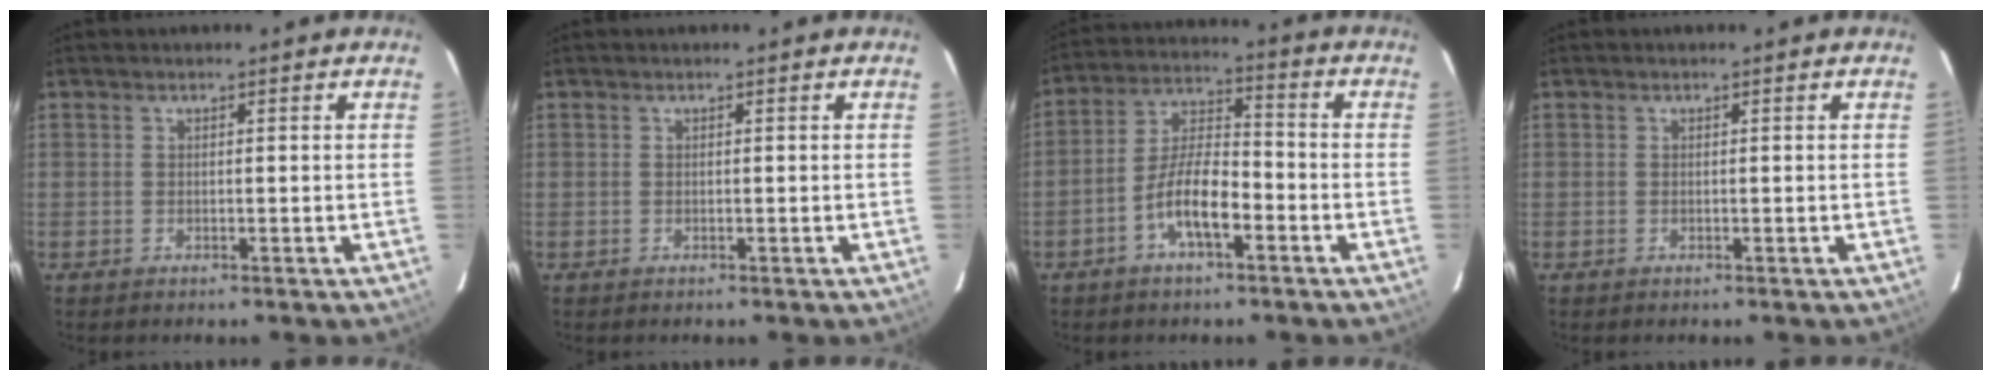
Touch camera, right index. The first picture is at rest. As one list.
[{"total": 0.0}, {"total": 9.1, "force": [-4.3, 2.9, 7.4], "torque": [-0.154, 0.013, -0.078]}, {"total": 0.0}]